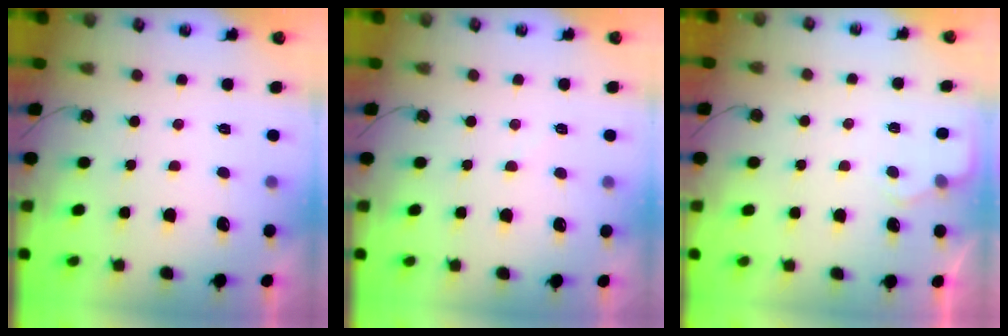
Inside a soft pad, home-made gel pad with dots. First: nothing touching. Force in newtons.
{"total": 3.9, "press": 3.9, "slide": 0.5}
{"total": 3.5, "press": 3.5, "slide": 0.5}